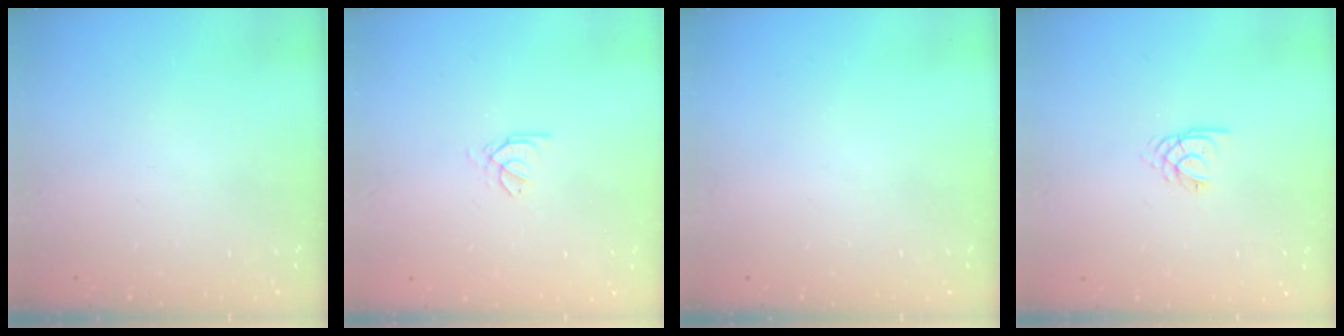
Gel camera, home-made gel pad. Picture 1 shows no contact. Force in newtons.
{"total": 0.7, "press": 0.6, "slide": 0.4}
{"total": 0.0}
{"total": 2.8, "press": 2.7, "slide": 0.3}